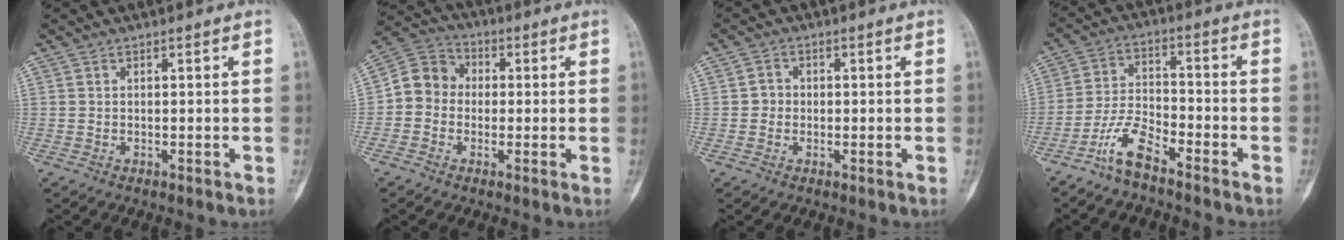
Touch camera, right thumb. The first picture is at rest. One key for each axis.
{"total": 8.1, "fx": -0.5, "fy": 7.1, "fz": 3.8, "tx": -0.044, "ty": 0.031, "tz": -0.028}
{"total": 2.2, "fx": -0.2, "fy": 2.1, "fz": 0.7, "tx": 0.003, "ty": 0.008, "tz": -0.008}
{"total": 7.4, "fx": -5.5, "fy": 2.2, "fz": 4.4, "tx": -0.094, "ty": 0.039, "tz": -0.115}